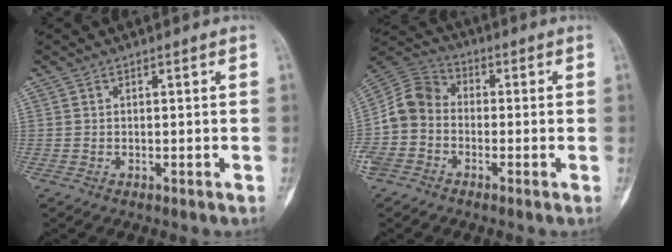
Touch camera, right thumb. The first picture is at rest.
{"total": 10.4, "force": [-3.0, 8.5, 5.2], "torque": [-0.102, 0.040, -0.069]}